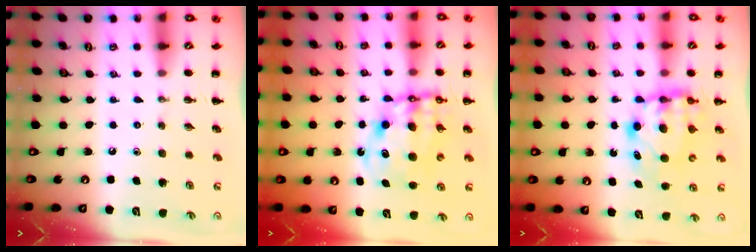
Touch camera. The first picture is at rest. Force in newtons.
{"total": 10.6, "press": 10.2, "slide": 2.9}
{"total": 6.5, "press": 6.4, "slide": 0.8}